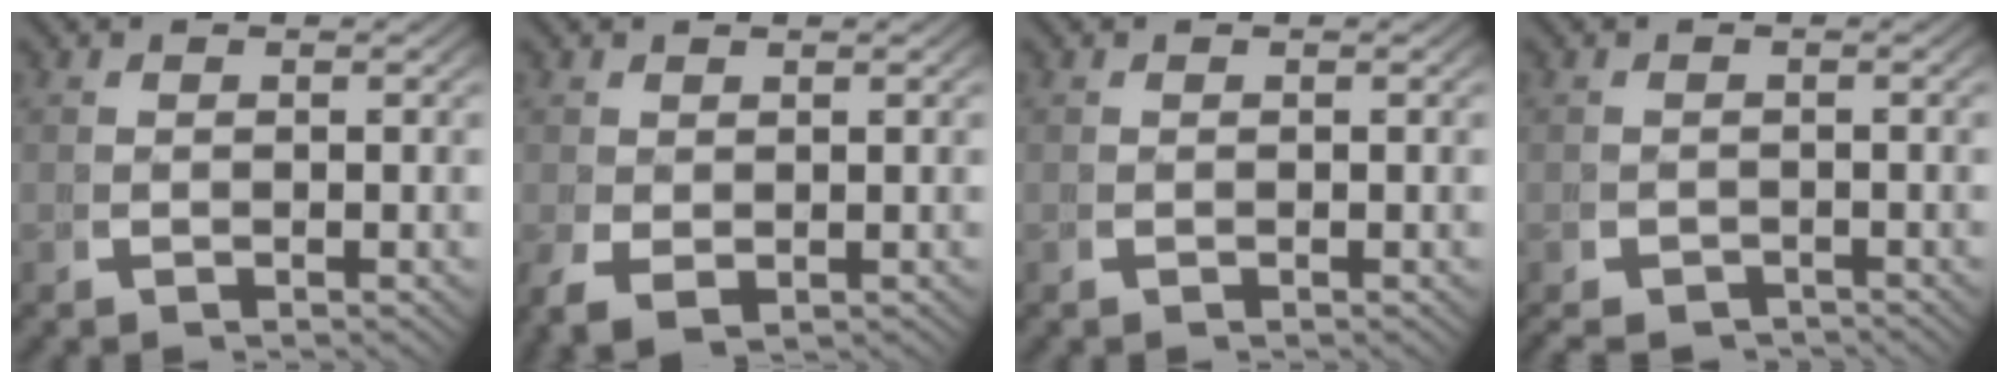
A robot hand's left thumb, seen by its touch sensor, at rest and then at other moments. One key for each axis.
{"total": 1.7, "fx": -0.1, "fy": 1.0, "fz": 1.4, "tx": -0.031, "ty": -0.011, "tz": 0.012}
{"total": 0.0}
{"total": 2.4, "fx": -2.2, "fy": 0.7, "fz": 0.3, "tx": 0.000, "ty": -0.015, "tz": -0.033}